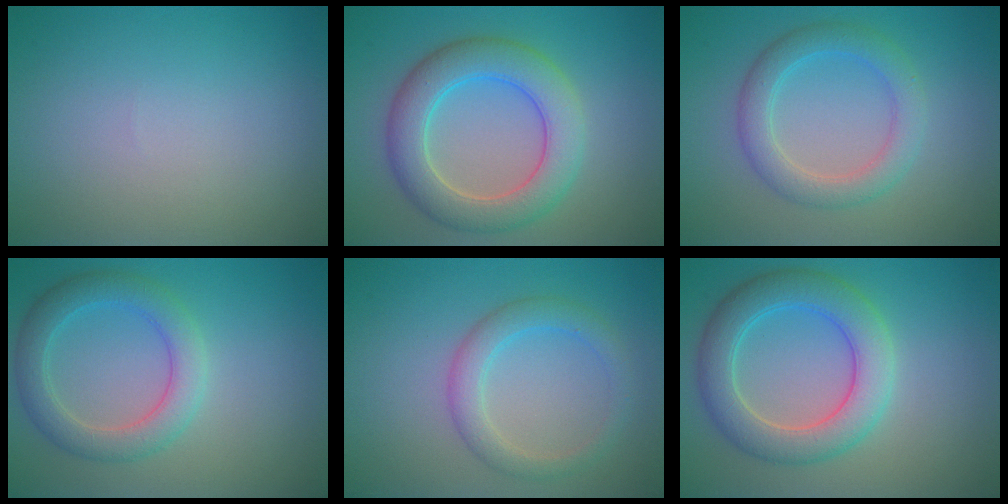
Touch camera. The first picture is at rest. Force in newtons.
{"total": 6.4, "press": 6.3, "slide": 0.2}
{"total": 3.6, "press": 3.6, "slide": 0.1}
{"total": 4.1, "press": 4.1, "slide": 0.1}
{"total": 2.9, "press": 2.9, "slide": 0.1}
{"total": 5.8, "press": 5.8, "slide": 0.2}